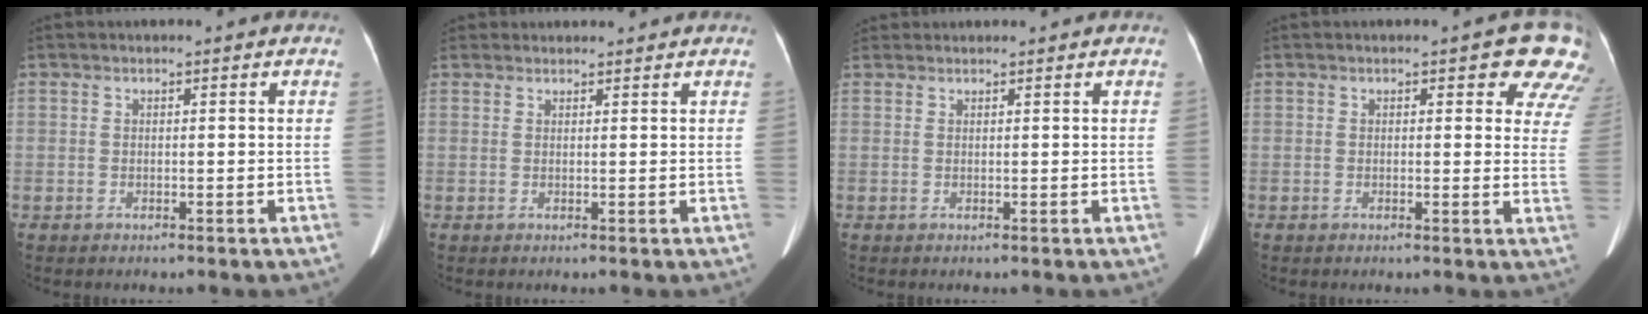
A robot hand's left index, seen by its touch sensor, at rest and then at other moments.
{"total": 3.0, "force": [2.9, 0.7, 0.0], "torque": [-0.002, 0.020, 0.042]}
{"total": 2.7, "force": [2.7, 0.5, 0.4], "torque": [-0.011, 0.027, 0.048]}
{"total": 8.1, "force": [5.8, 3.2, 4.7], "torque": [-0.023, -0.018, 0.037]}